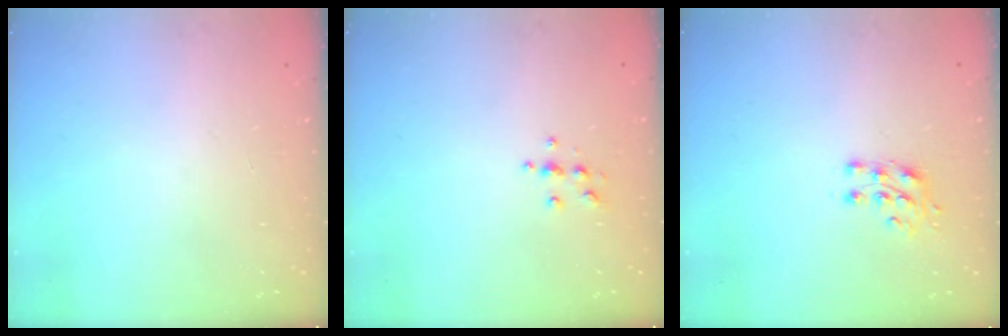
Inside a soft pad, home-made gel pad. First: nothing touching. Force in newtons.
{"total": 4.0, "press": 3.9, "slide": 0.6}
{"total": 7.1, "press": 7.1, "slide": 0.8}